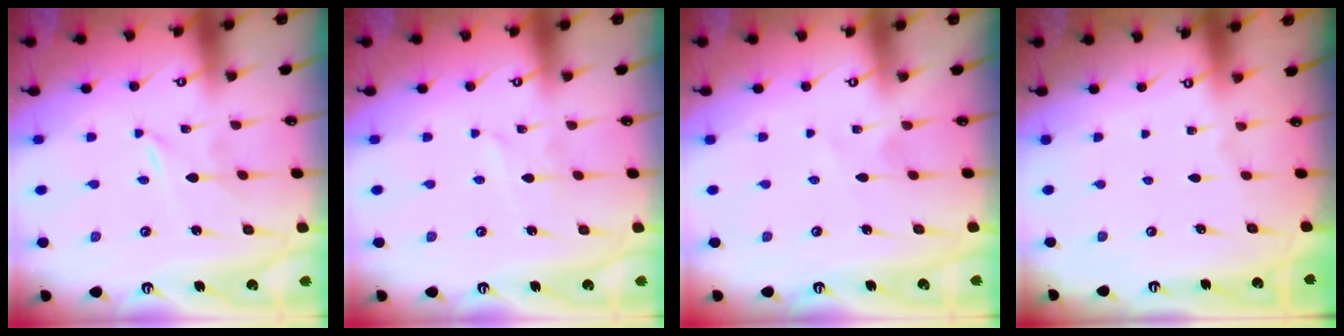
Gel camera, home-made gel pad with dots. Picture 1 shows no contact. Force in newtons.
{"total": 1.6, "press": 1.6, "slide": 0.2}
{"total": 2.4, "press": 2.4, "slide": 0.3}
{"total": 0.0}